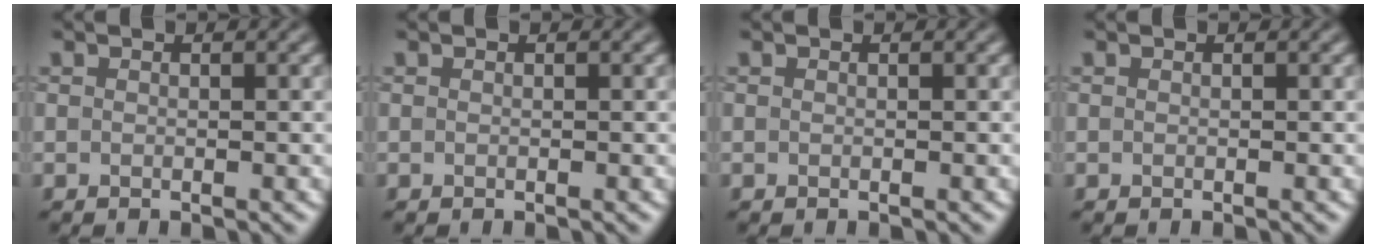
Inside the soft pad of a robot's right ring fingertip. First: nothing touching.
{"total": 0.0}
{"total": 0.0}
{"total": 0.0}